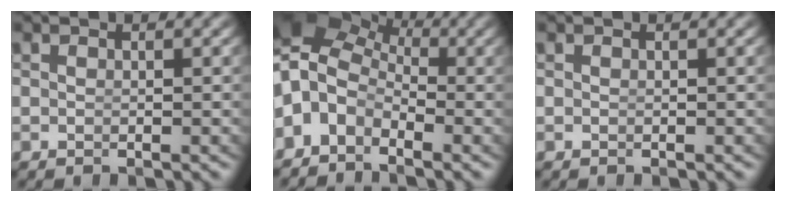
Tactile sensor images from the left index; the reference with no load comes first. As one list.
[{"total": 9.4, "force": [1.1, 7.9, 5.0], "torque": [-0.115, -0.017, 0.013]}, {"total": 0.0}]